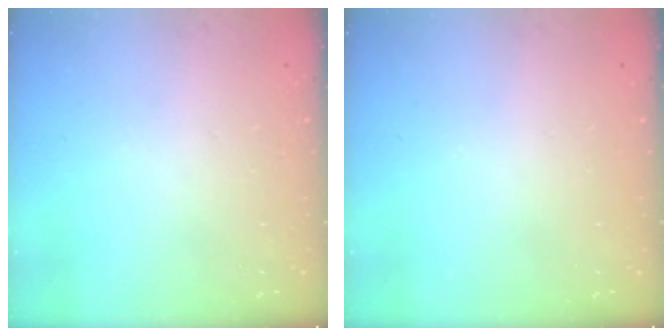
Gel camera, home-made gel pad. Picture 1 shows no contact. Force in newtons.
{"total": 0.0}